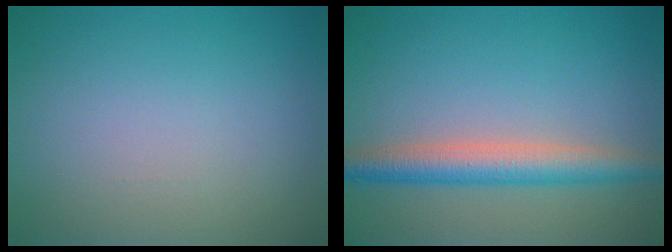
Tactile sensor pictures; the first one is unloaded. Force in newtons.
{"total": 4.4, "press": 4.4, "slide": 0.1}